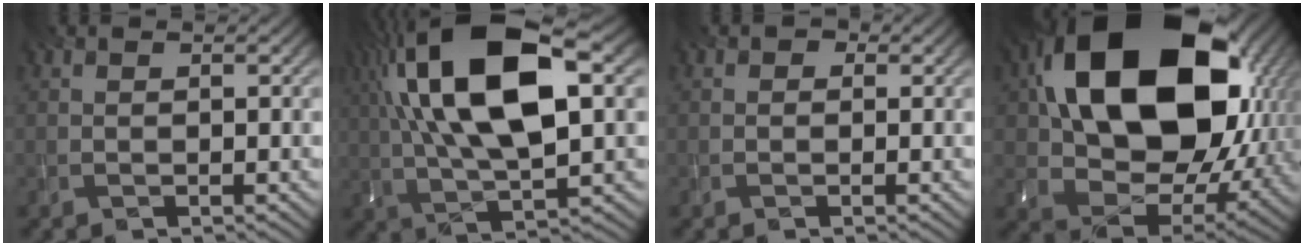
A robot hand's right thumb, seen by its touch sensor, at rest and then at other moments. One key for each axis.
{"total": 18.3, "fx": 5.3, "fy": 7.4, "fz": 15.8, "tx": -0.323, "ty": 0.038, "tz": 0.079}
{"total": 1.0, "fx": 0.2, "fy": 1.0, "fz": 0.3, "tx": 0.000, "ty": -0.002, "tz": -0.007}
{"total": 21.8, "fx": 6.4, "fy": 15.0, "fz": 14.4, "tx": -0.315, "ty": -0.005, "tz": 0.150}